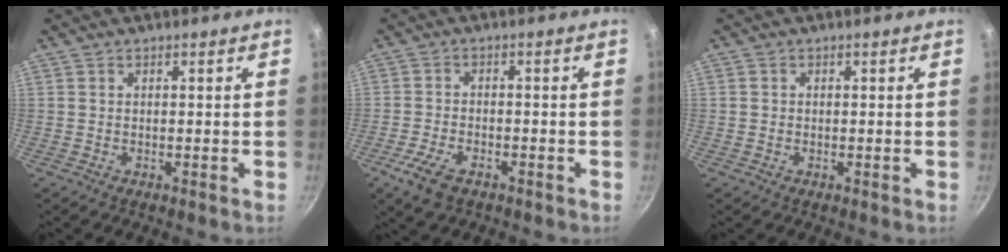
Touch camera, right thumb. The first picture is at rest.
{"total": 6.3, "force": [-3.5, 3.2, 4.2], "torque": [-0.091, 0.011, -0.067]}
{"total": 1.0, "force": [0.0, 1.0, 0.2], "torque": [-0.002, 0.003, -0.001]}